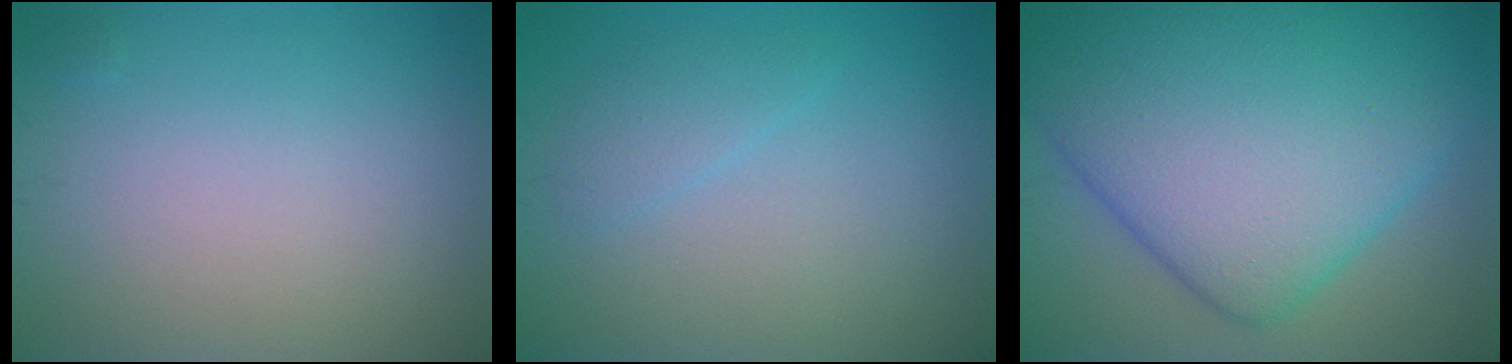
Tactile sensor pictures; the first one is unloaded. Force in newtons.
{"total": 1.5, "press": 1.5, "slide": 0.1}
{"total": 15.0, "press": 15.0, "slide": 0.1}